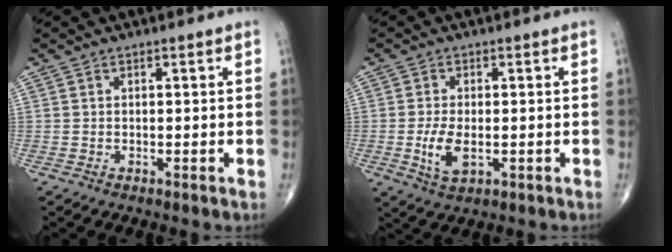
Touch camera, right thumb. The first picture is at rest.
{"total": 5.4, "force": [-1.0, 2.7, 4.6], "torque": [-0.095, -0.008, -0.015]}